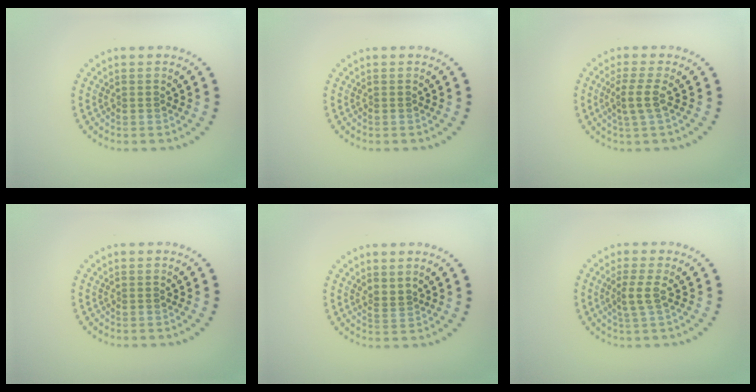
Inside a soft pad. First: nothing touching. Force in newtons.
{"total": 0.0}
{"total": 2.3, "press": 1.7, "slide": 1.5}
{"total": 0.0}
{"total": 0.9, "press": 0.6, "slide": 0.6}
{"total": 1.7, "press": 1.3, "slide": 1.1}